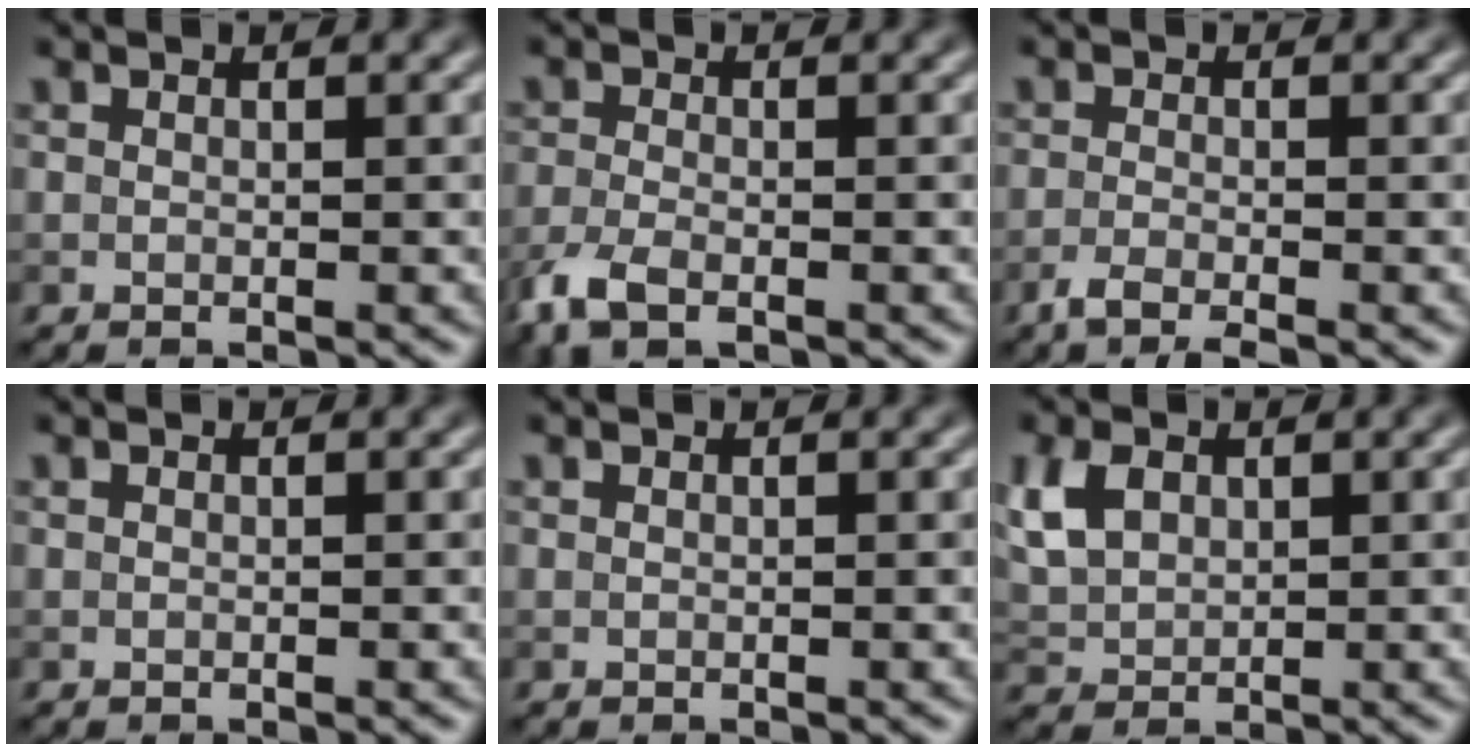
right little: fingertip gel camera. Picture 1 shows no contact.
{"total": 3.9, "force": [-2.4, 1.7, 2.6], "torque": [-0.063, -0.011, -0.055]}
{"total": 2.6, "force": [-1.9, 0.6, 1.8], "torque": [-0.039, -0.007, -0.044]}
{"total": 0.0}
{"total": 0.0}
{"total": 4.6, "force": [1.4, 3.2, 2.9], "torque": [-0.076, 0.007, 0.025]}